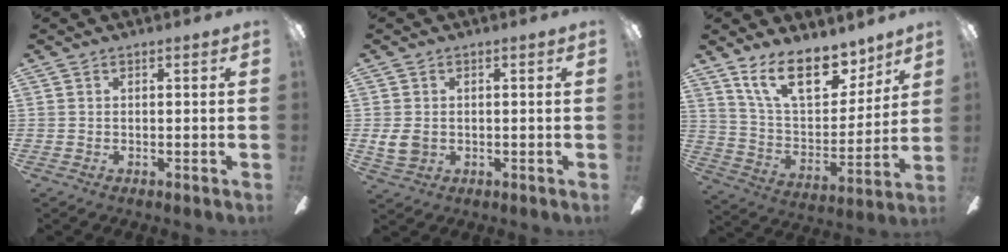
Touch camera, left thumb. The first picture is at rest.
{"total": 4.6, "force": [0.1, 3.7, 2.7], "torque": [-0.054, 0.001, 0.002]}
{"total": 18.4, "force": [12.5, 8.5, 10.6], "torque": [-0.178, -0.068, 0.224]}